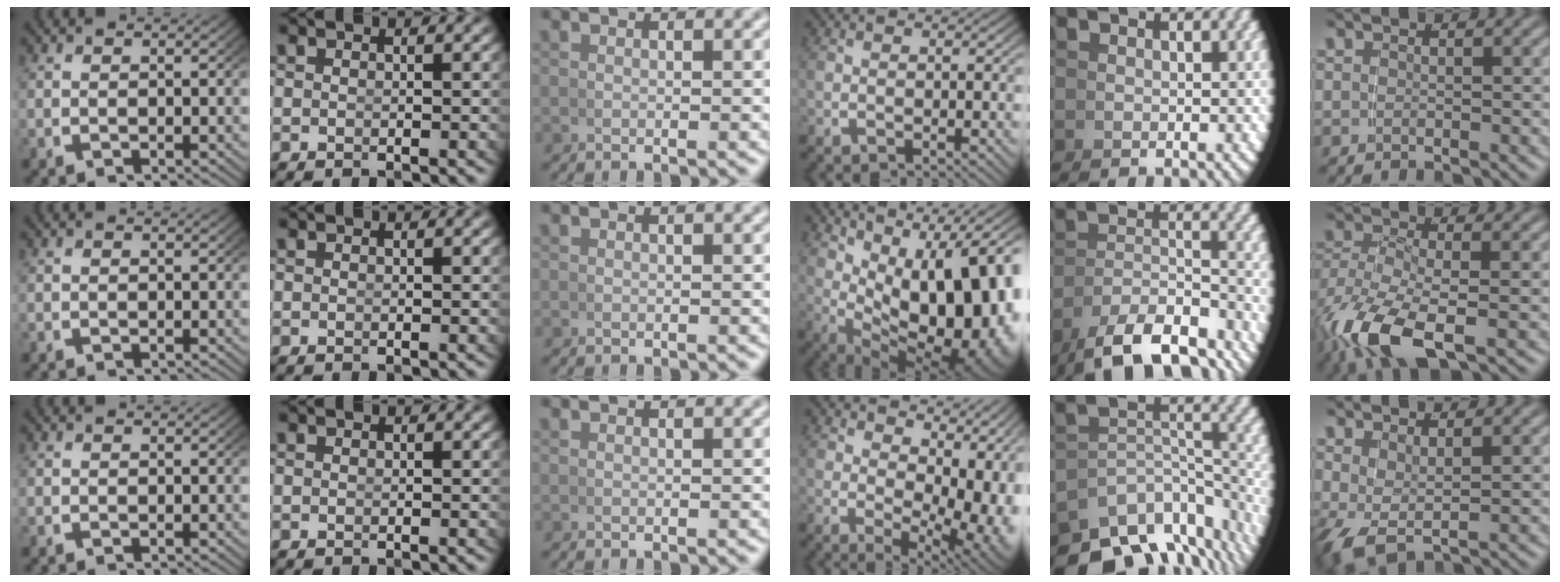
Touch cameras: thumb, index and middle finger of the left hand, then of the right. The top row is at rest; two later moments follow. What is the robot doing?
{"motion": "grasp_and_lifting", "object": "whiteboard"}